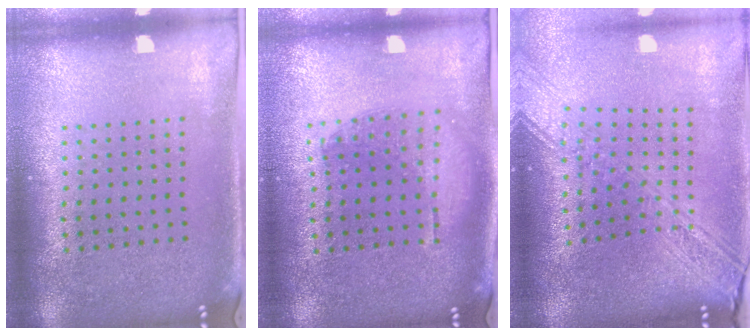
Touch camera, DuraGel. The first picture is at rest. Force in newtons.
{"total": 1.2, "press": 1.1, "slide": 0.5}
{"total": 2.8, "press": 2.2, "slide": 1.7}